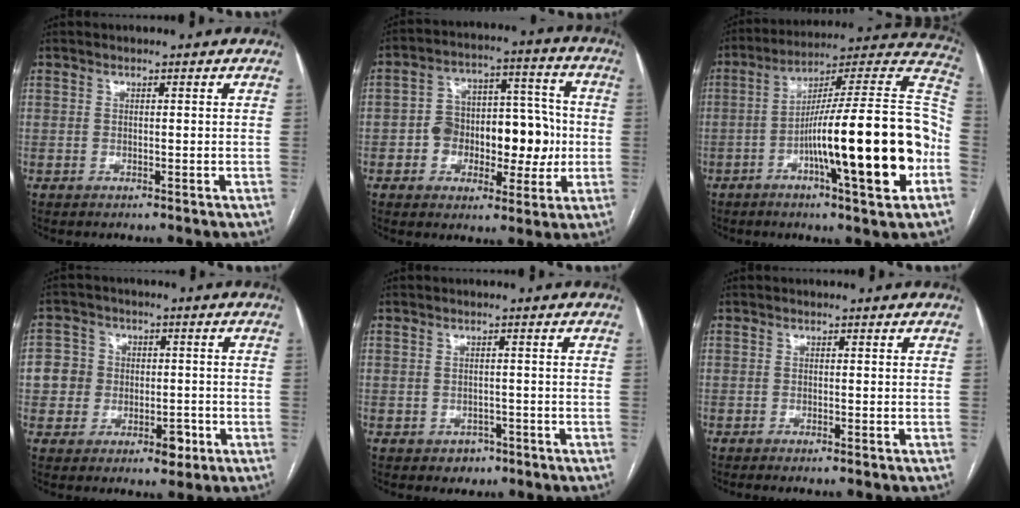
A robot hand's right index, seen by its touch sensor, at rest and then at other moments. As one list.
[{"total": 12.8, "force": [-1.9, 7.9, 9.9], "torque": [-0.141, 0.051, -0.021]}, {"total": 24.0, "force": [-6.6, 1.4, 23.0], "torque": [-0.303, 0.012, -0.104]}, {"total": 7.0, "force": [-1.5, 6.2, 2.8], "torque": [-0.036, 0.026, -0.016]}, {"total": 2.3, "force": [-1.2, 1.9, 0.5], "torque": [-0.001, 0.007, -0.012]}, {"total": 1.1, "force": [-0.9, -0.1, 0.7], "torque": [-0.010, -0.001, -0.014]}]